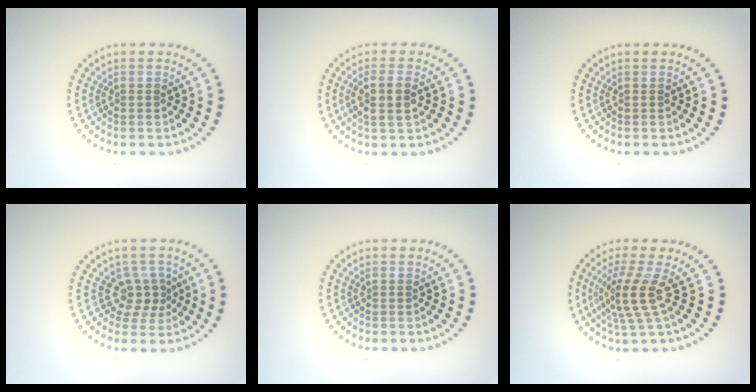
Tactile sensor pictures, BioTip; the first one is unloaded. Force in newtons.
{"total": 2.5, "press": 2.2, "slide": 1.2}
{"total": 0.0}
{"total": 2.3, "press": 1.7, "slide": 1.5}
{"total": 0.0}
{"total": 3.7, "press": 2.6, "slide": 2.6}